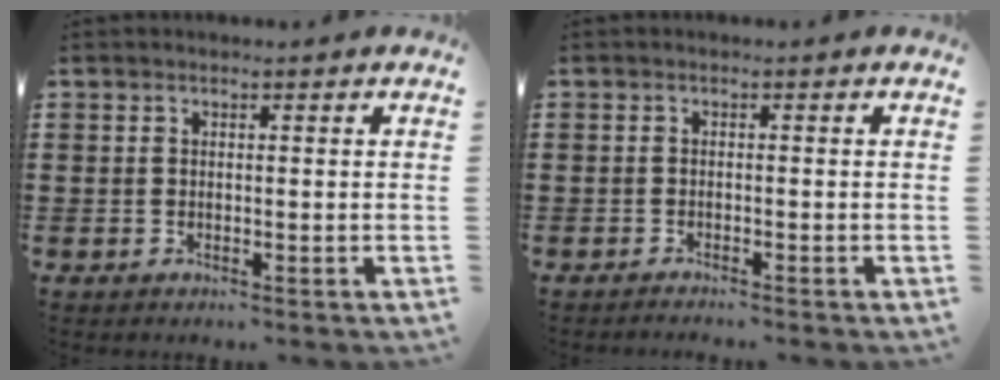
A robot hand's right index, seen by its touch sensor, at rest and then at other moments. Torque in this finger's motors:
{"motor_torque": [-1.74, 0.40, -0.06, -0.06]}